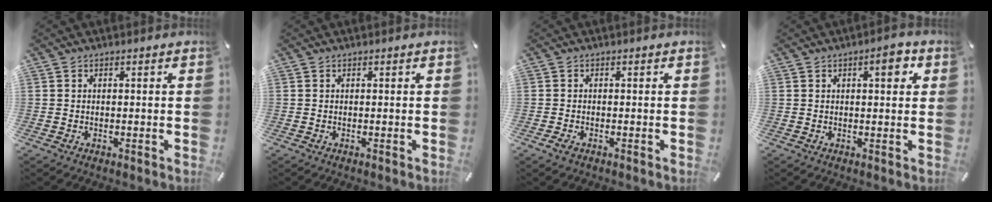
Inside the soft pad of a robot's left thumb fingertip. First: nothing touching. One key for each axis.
{"total": 0.0}
{"total": 1.1, "fx": -0.8, "fy": 0.5, "fz": 0.6, "tx": -0.011, "ty": 0.000, "tz": -0.014}
{"total": 4.4, "fx": 1.7, "fy": 1.6, "fz": 3.7, "tx": -0.045, "ty": -0.005, "tz": 0.019}